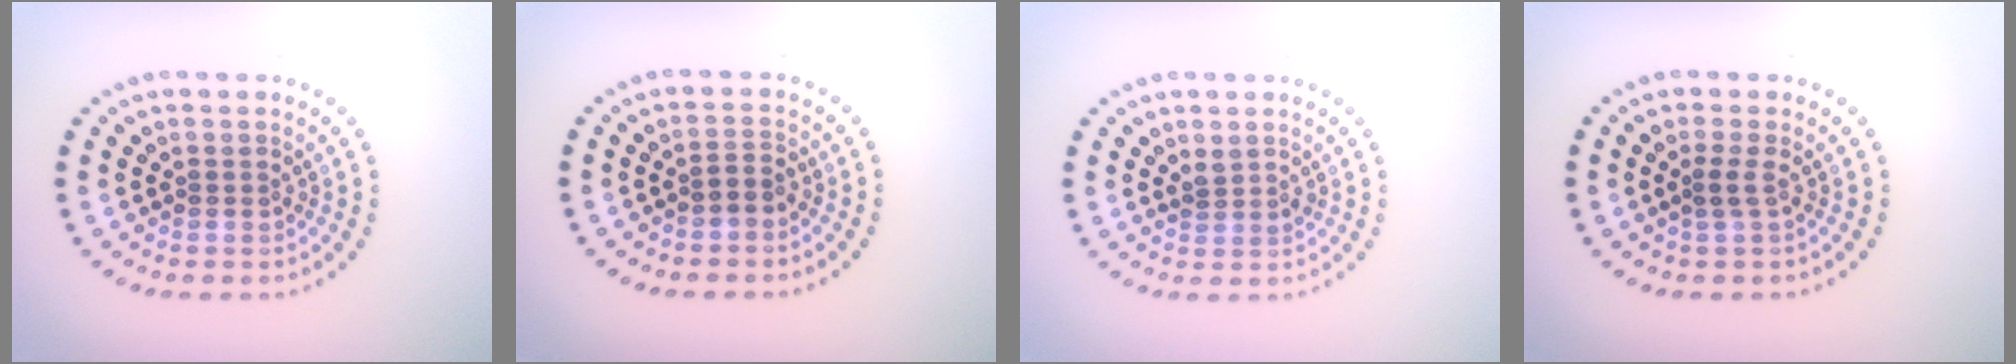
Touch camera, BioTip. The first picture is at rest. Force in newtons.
{"total": 1.4, "press": 1.1, "slide": 0.8}
{"total": 1.0, "press": 0.8, "slide": 0.6}
{"total": 1.0, "press": 0.8, "slide": 0.7}